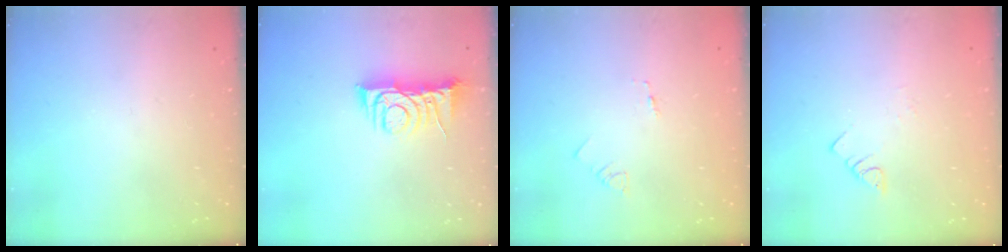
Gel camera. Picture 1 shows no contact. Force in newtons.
{"total": 6.7, "press": 6.7, "slide": 0.7}
{"total": 1.4, "press": 1.3, "slide": 0.1}
{"total": 2.5, "press": 2.5, "slide": 0.4}